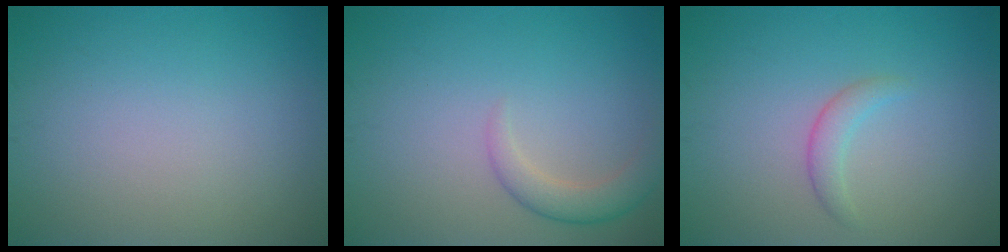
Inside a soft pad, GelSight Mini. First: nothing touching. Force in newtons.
{"total": 2.4, "press": 2.4, "slide": 0.2}
{"total": 1.6, "press": 1.6, "slide": 0.2}